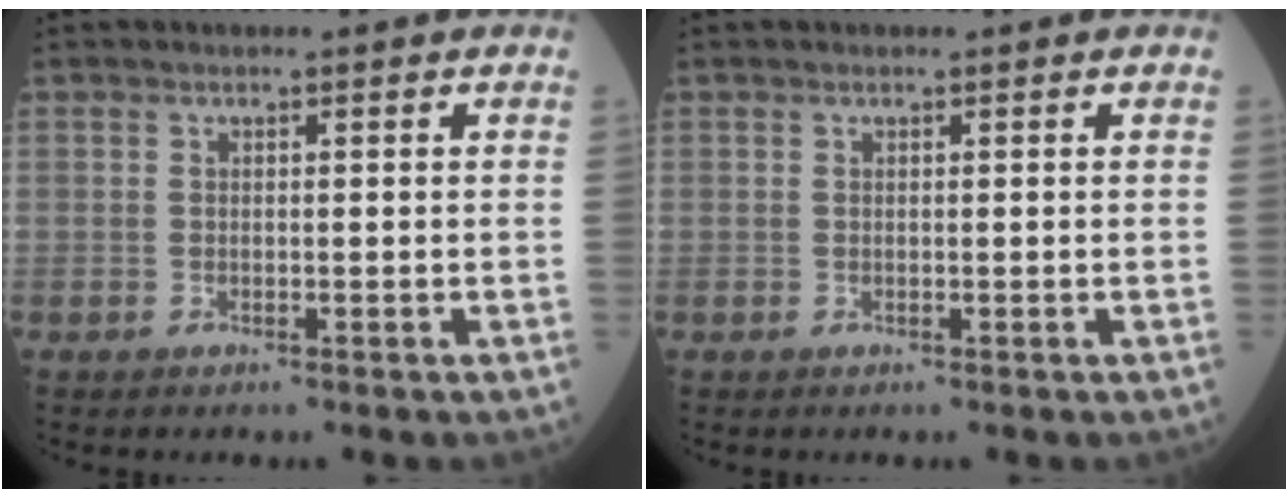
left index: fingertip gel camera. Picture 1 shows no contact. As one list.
[{"total": 0.0}]